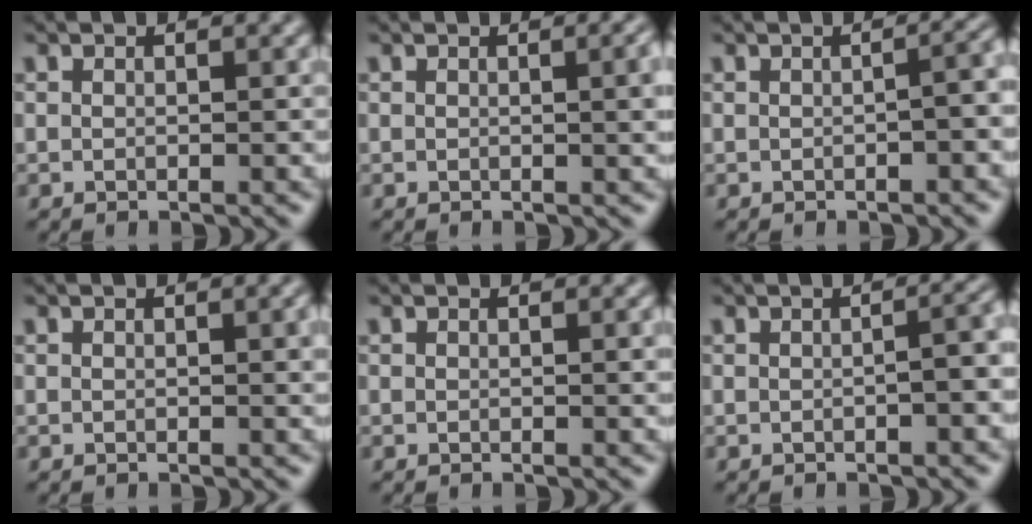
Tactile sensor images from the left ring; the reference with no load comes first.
{"total": 2.7, "force": [0.2, 0.9, 2.6], "torque": [-0.026, 0.004, -0.001]}
{"total": 2.7, "force": [-0.4, 1.1, 2.4], "torque": [-0.015, 0.011, -0.001]}
{"total": 1.2, "force": [0.2, 0.3, 1.1], "torque": [-0.015, 0.001, 0.003]}
{"total": 1.0, "force": [0.1, 0.2, 0.9], "torque": [-0.011, 0.001, 0.001]}
{"total": 2.8, "force": [-0.3, 1.1, 2.6], "torque": [-0.016, 0.013, -0.002]}